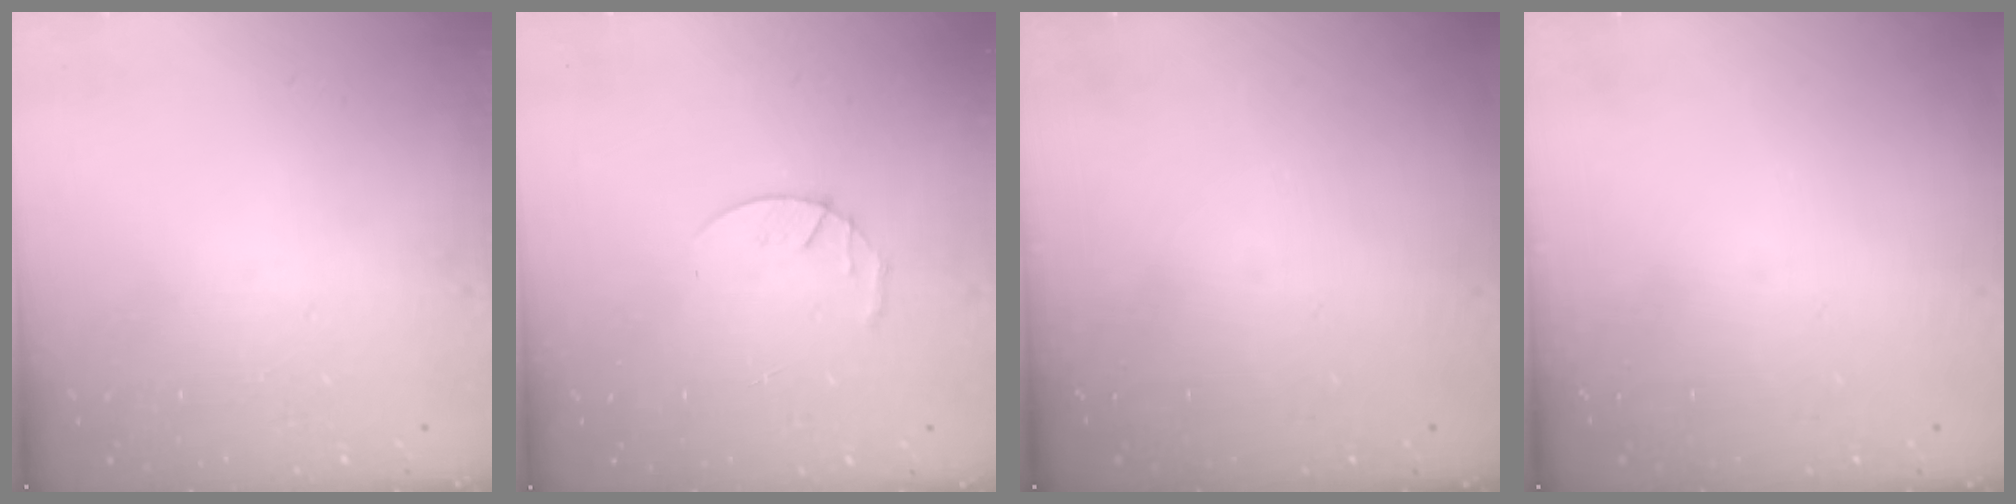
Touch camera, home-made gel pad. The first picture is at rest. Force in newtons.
{"total": 3.0, "press": 2.9, "slide": 0.5}
{"total": 0.0}
{"total": 0.0}